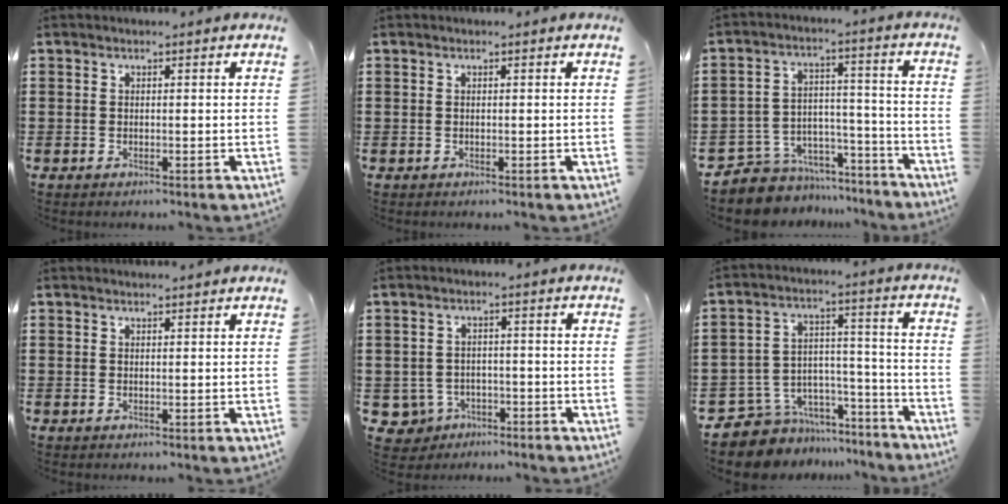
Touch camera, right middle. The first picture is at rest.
{"total": 0.0}
{"total": 7.1, "force": [-6.5, 2.7, 0.0], "torque": [-0.006, 0.012, -0.129]}
{"total": 0.8, "force": [0.8, -0.1, 0.1], "torque": [0.005, -0.005, 0.013]}
{"total": 3.1, "force": [-2.1, 2.1, 0.9], "torque": [-0.047, -0.007, -0.051]}
{"total": 7.5, "force": [-6.5, 3.7, 0.6], "torque": [-0.024, 0.011, -0.125]}